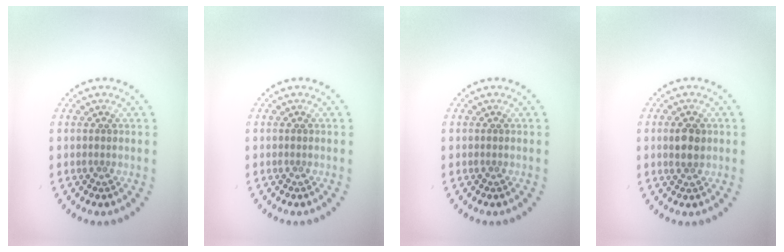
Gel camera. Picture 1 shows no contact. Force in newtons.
{"total": 0.0}
{"total": 0.0}
{"total": 2.0, "press": 1.9, "slide": 0.4}